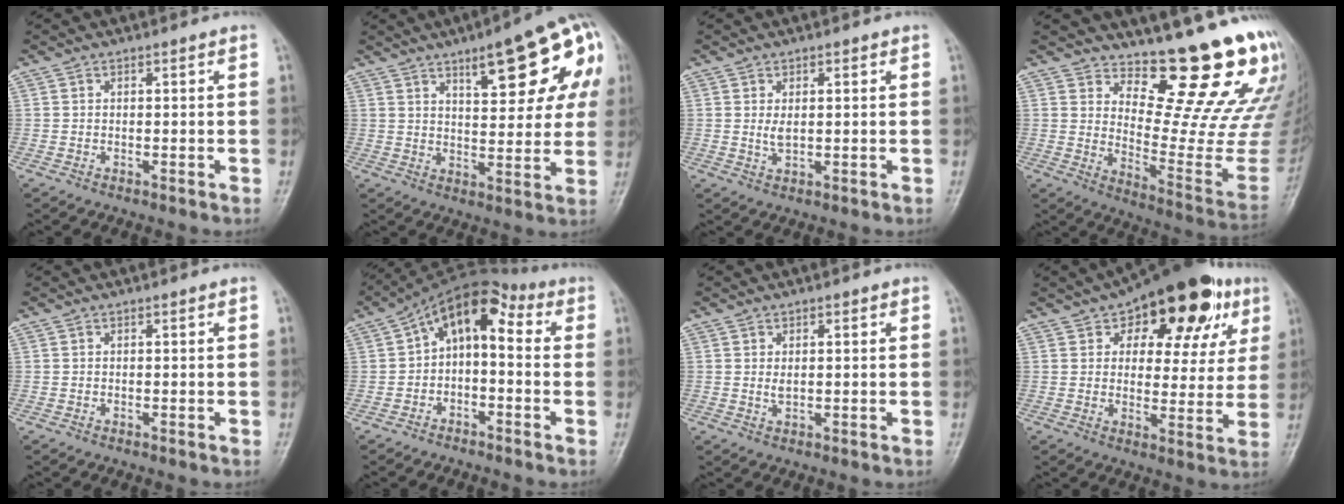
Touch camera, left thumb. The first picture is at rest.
{"total": 18.7, "force": [7.4, 6.2, 16.0], "torque": [-0.177, -0.008, 0.092]}
{"total": 2.6, "force": [0.6, 1.3, 2.2], "torque": [-0.036, -0.004, 0.014]}
{"total": 21.3, "force": [16.2, 4.9, 12.9], "torque": [-0.135, -0.162, 0.223]}
{"total": 0.0}
{"total": 9.4, "force": [0.4, 5.5, 7.6], "torque": [-0.097, 0.045, -0.009]}
{"total": 2.0, "force": [0.5, 1.1, 1.7], "torque": [-0.027, 0.000, 0.012]}
{"total": 20.6, "force": [10.0, 10.8, 14.4], "torque": [-0.146, -0.005, 0.136]}